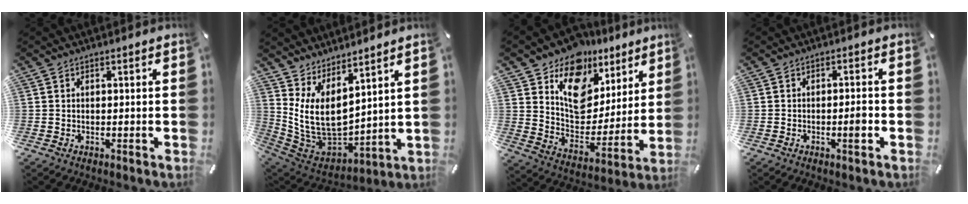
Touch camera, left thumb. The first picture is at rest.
{"total": 11.7, "force": [4.1, 7.4, 8.1], "torque": [-0.176, -0.060, 0.090]}
{"total": 14.1, "force": [8.7, 10.0, 4.8], "torque": [-0.073, -0.070, 0.159]}
{"total": 3.5, "force": [-1.0, 0.8, 3.2], "torque": [-0.053, 0.007, -0.018]}